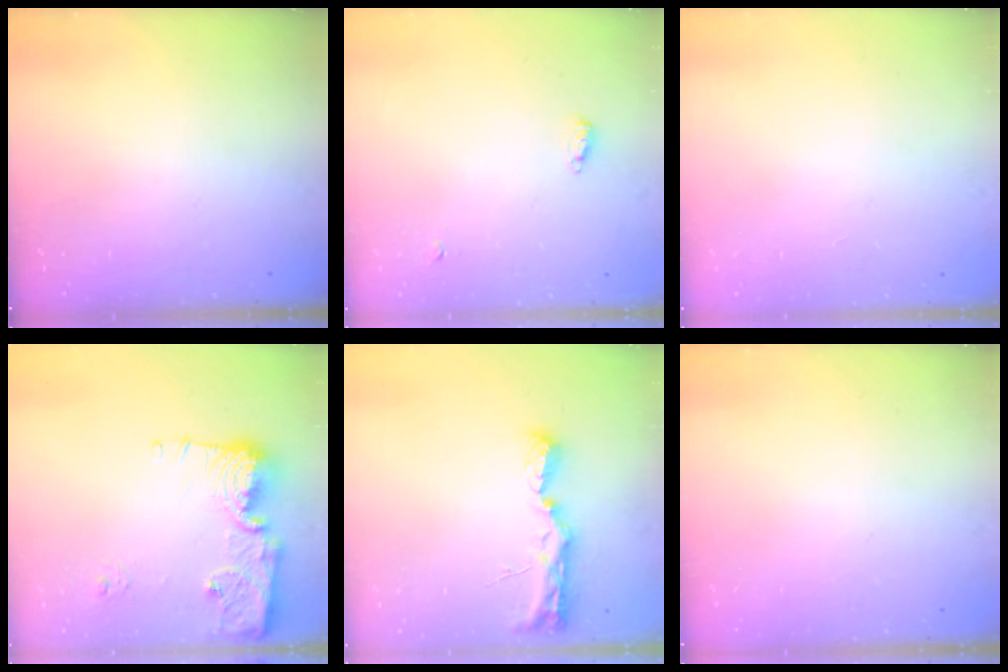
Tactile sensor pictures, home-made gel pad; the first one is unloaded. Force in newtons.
{"total": 8.9, "press": 6.0, "slide": 6.5}
{"total": 1.1, "press": 0.9, "slide": 0.6}
{"total": 14.7, "press": 14.6, "slide": 1.6}
{"total": 8.8, "press": 8.8, "slide": 1.0}
{"total": 0.0}